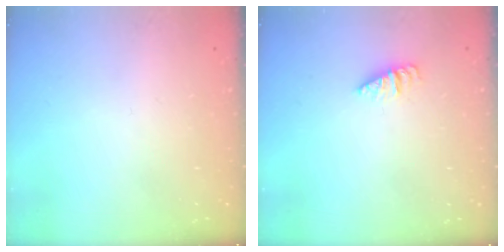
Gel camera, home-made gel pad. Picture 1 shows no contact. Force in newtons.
{"total": 2.1, "press": 2.1, "slide": 0.3}